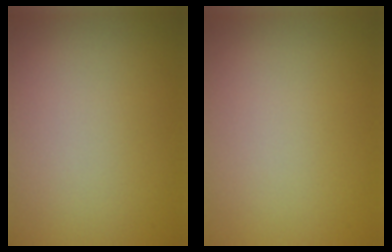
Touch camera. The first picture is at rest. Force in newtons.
{"total": 0.0}